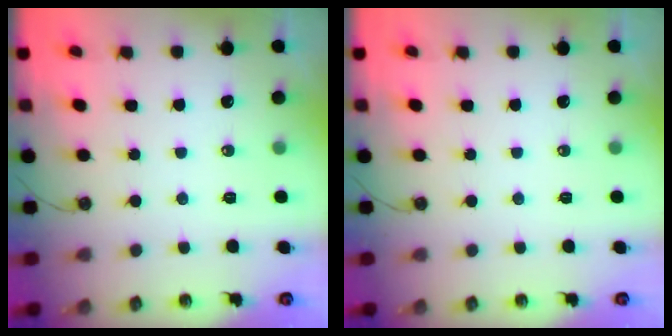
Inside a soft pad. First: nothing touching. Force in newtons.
{"total": 0.0}